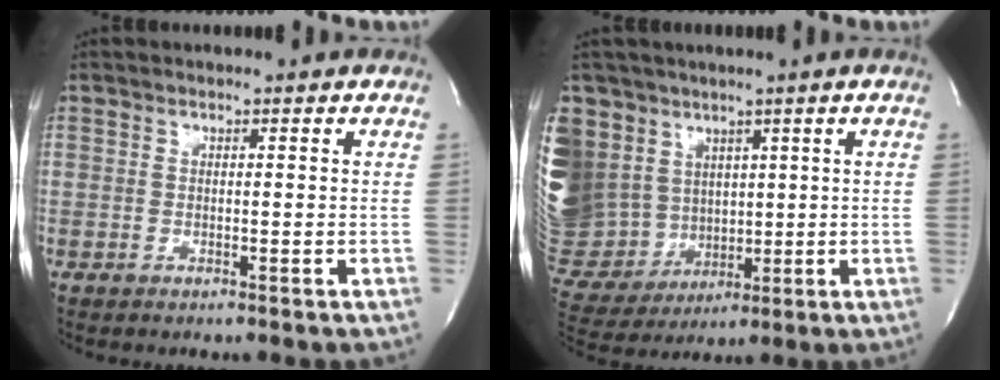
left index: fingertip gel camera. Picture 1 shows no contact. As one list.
[{"total": 24.4, "force": [7.4, 20.9, 10.3], "torque": [-0.331, 0.070, 0.167]}]